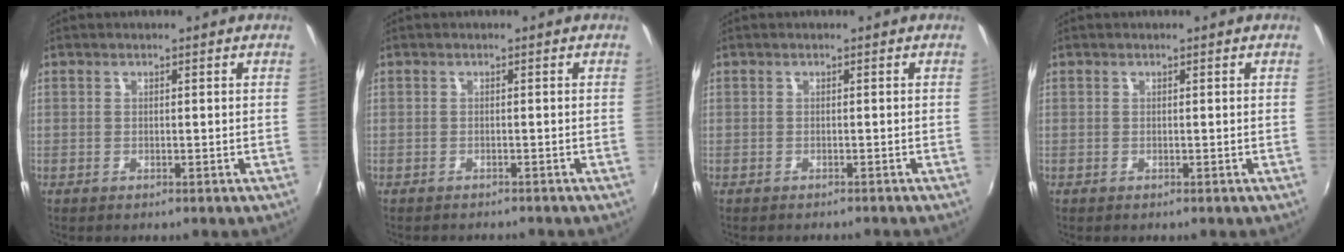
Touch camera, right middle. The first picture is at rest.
{"total": 2.0, "force": [-1.9, 0.4, 0.4], "torque": [-0.015, -0.011, -0.029]}
{"total": 1.6, "force": [-1.5, 0.2, 0.5], "torque": [-0.015, -0.009, -0.022]}
{"total": 0.0}